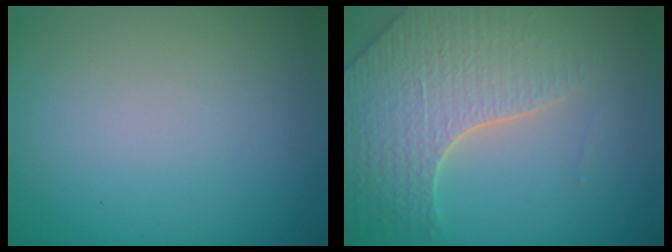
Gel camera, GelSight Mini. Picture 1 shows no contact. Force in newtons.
{"total": 4.7, "press": 4.4, "slide": 1.5}